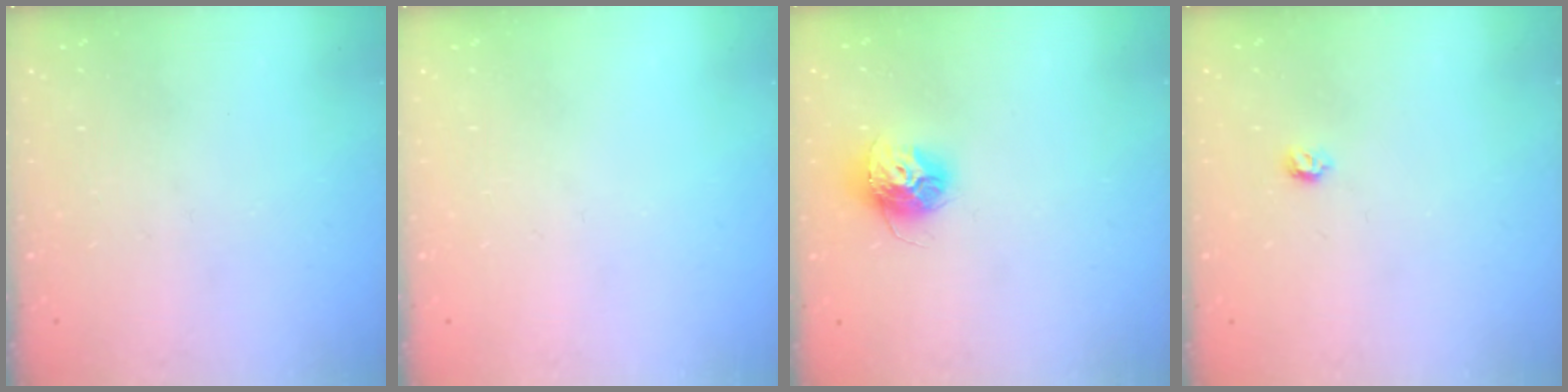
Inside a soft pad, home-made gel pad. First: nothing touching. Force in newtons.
{"total": 0.0}
{"total": 11.3, "press": 11.3, "slide": 1.0}
{"total": 3.8, "press": 3.7, "slide": 0.6}